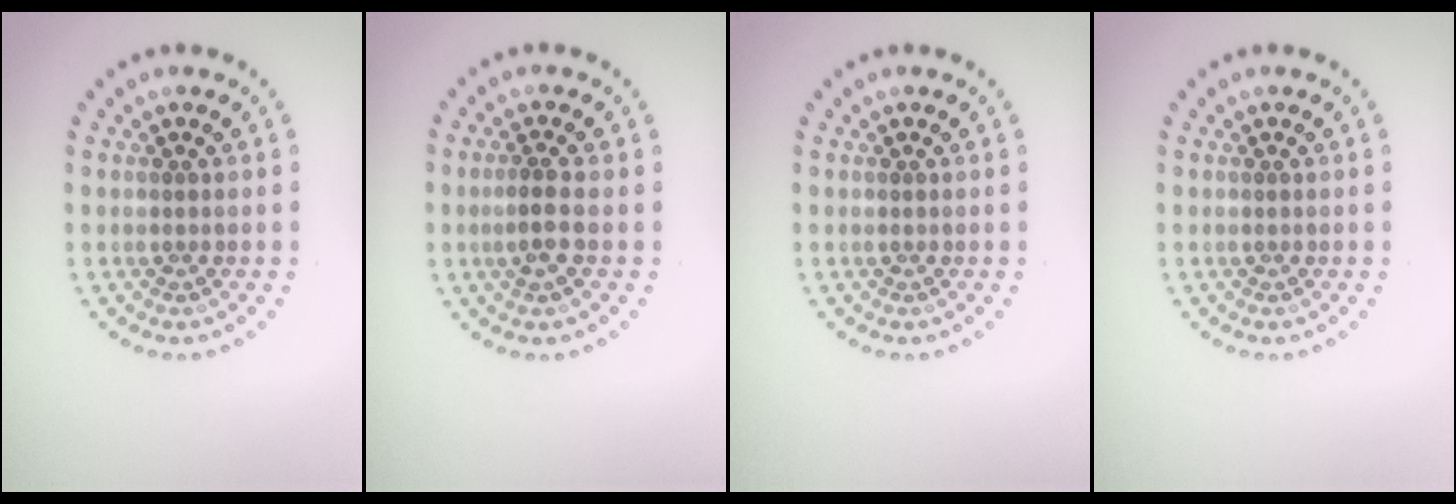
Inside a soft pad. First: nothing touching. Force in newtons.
{"total": 1.8, "press": 1.6, "slide": 0.9}
{"total": 0.0}
{"total": 0.0}